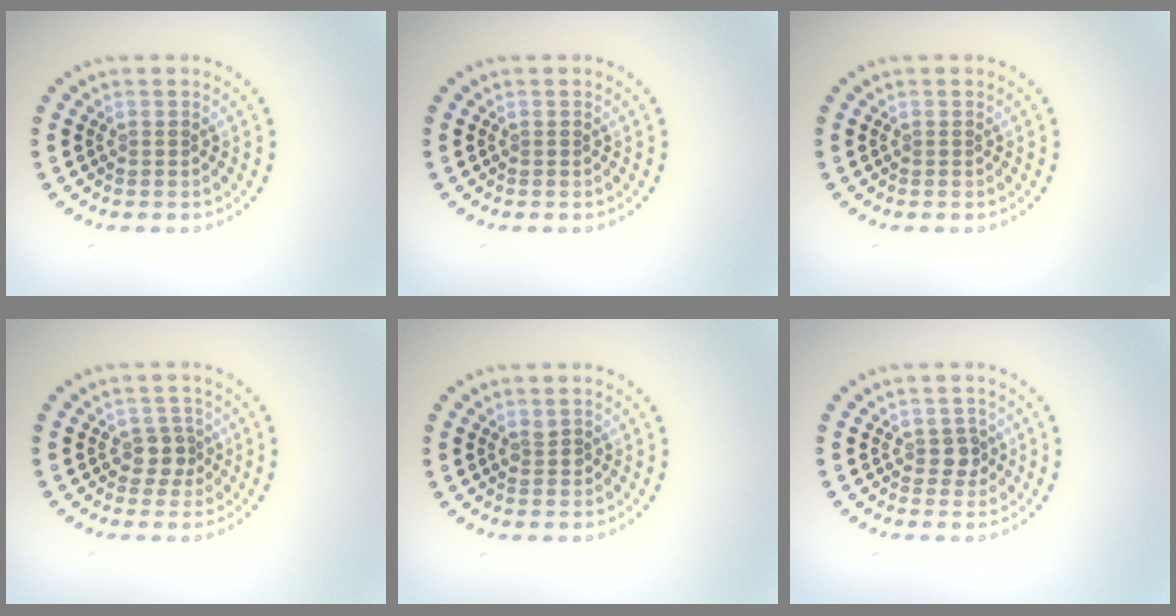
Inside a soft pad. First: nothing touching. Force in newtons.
{"total": 0.0}
{"total": 0.0}
{"total": 2.1, "press": 1.8, "slide": 1.1}
{"total": 0.7, "press": 0.6, "slide": 0.1}
{"total": 1.3, "press": 1.2, "slide": 0.5}